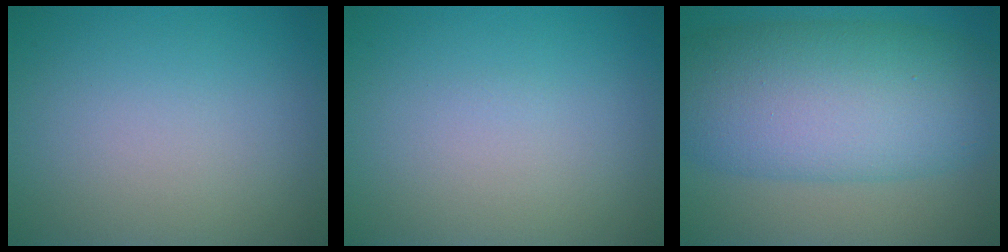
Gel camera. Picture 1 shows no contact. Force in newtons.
{"total": 0.0}
{"total": 11.8, "press": 11.8, "slide": 0.2}